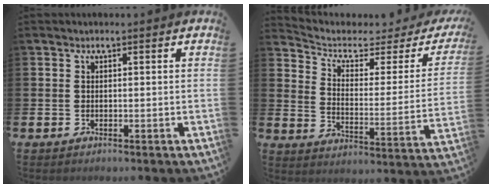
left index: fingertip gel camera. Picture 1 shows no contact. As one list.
[{"total": 4.6, "force": [3.4, 2.2, 2.1], "torque": [-0.065, -0.028, 0.048]}]